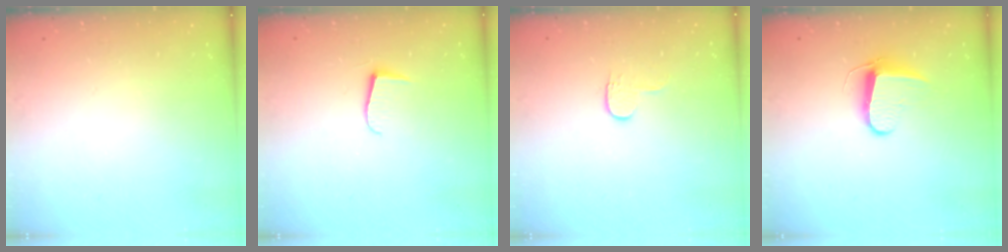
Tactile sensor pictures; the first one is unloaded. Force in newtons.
{"total": 5.1, "press": 5.0, "slide": 0.6}
{"total": 3.6, "press": 3.6, "slide": 0.4}
{"total": 8.1, "press": 8.1, "slide": 0.9}